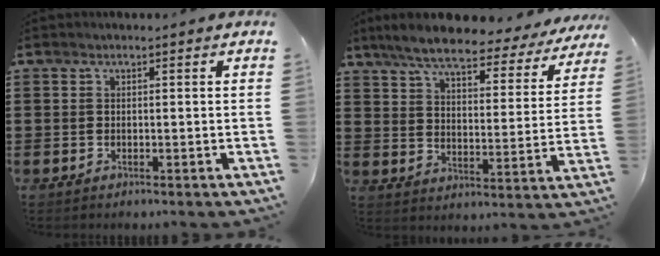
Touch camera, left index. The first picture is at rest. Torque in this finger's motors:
{"motor_torque": [2.14, 0.00, 1.05, 0.21]}